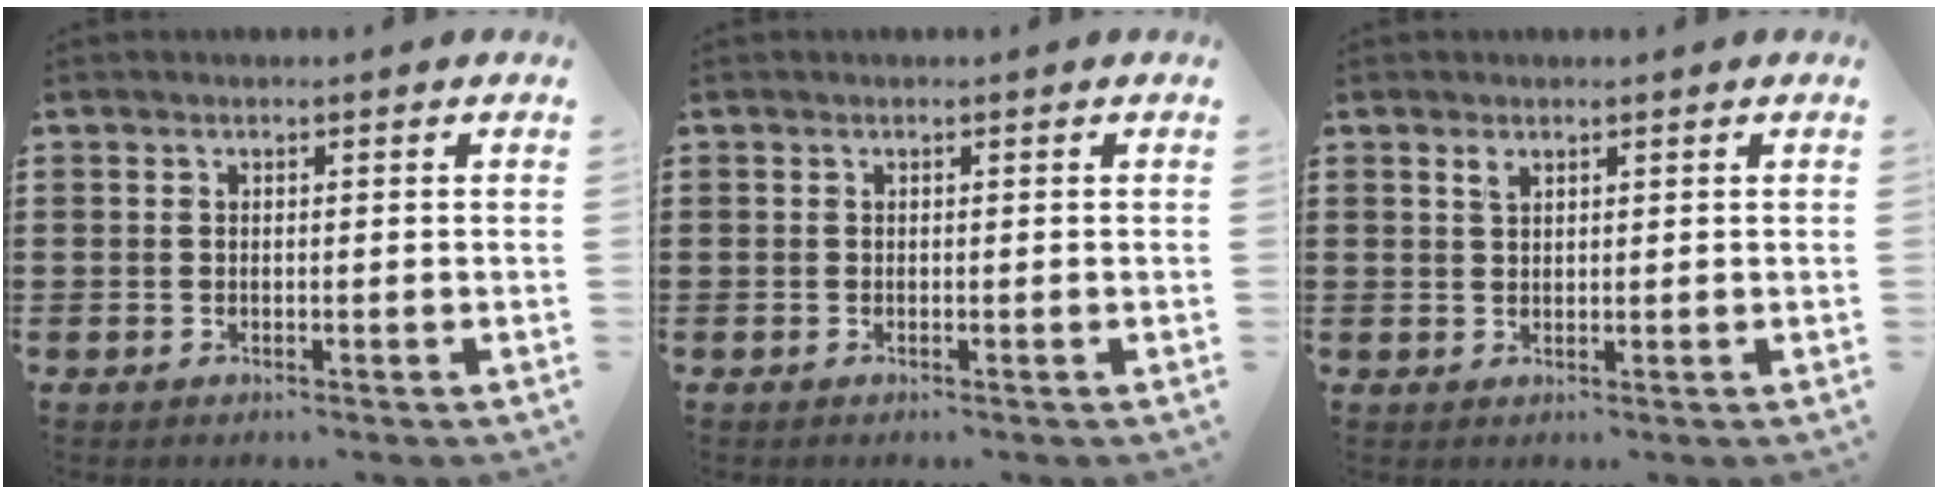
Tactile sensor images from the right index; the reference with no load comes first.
{"total": 0.0}
{"total": 1.2, "force": [0.9, 0.6, 0.6], "torque": [-0.015, 0.003, 0.016]}